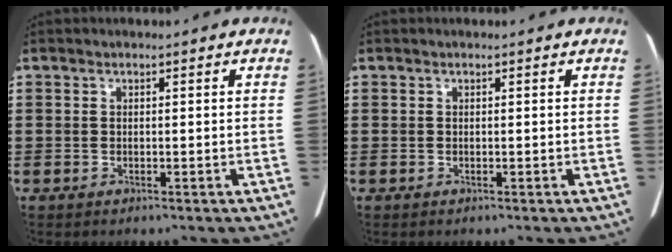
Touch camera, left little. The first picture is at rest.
{"total": 0.0}